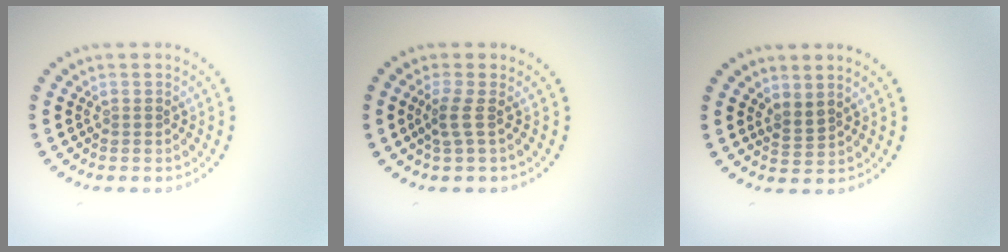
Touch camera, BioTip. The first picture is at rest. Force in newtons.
{"total": 1.8, "press": 1.1, "slide": 1.4}
{"total": 1.5, "press": 1.2, "slide": 1.0}